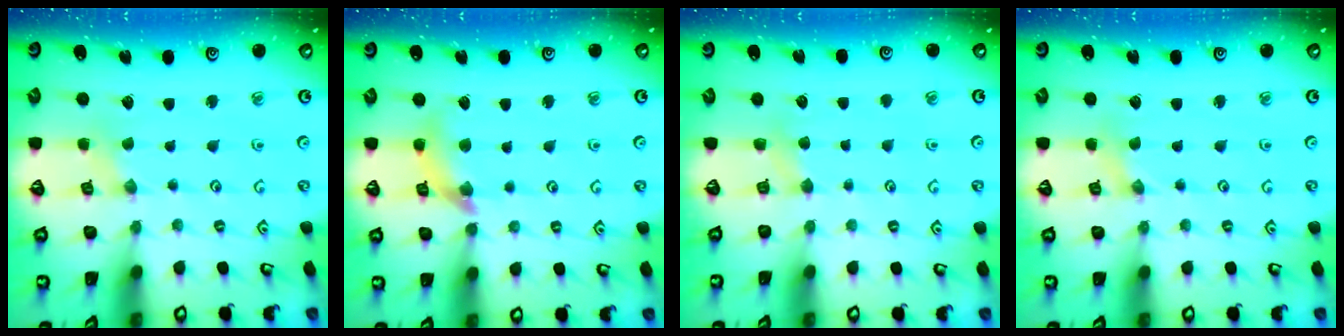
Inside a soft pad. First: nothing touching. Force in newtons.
{"total": 10.3, "press": 10.2, "slide": 1.2}
{"total": 3.3, "press": 3.2, "slide": 0.5}
{"total": 0.0}